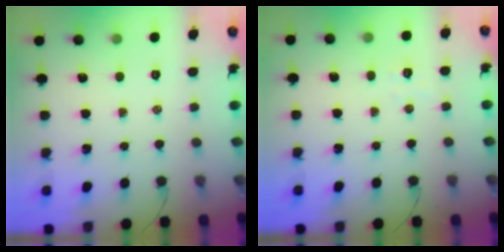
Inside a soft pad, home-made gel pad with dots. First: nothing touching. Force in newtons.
{"total": 3.7, "press": 3.7, "slide": 0.8}